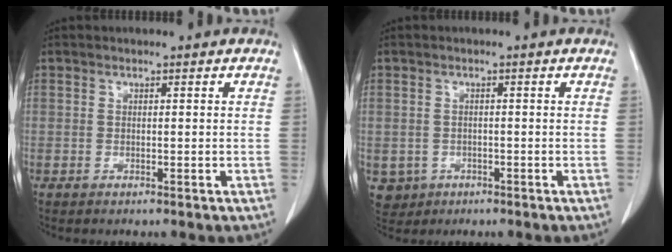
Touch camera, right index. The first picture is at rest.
{"total": 3.8, "force": [-1.4, 3.5, 0.5], "torque": [-0.006, 0.004, -0.017]}